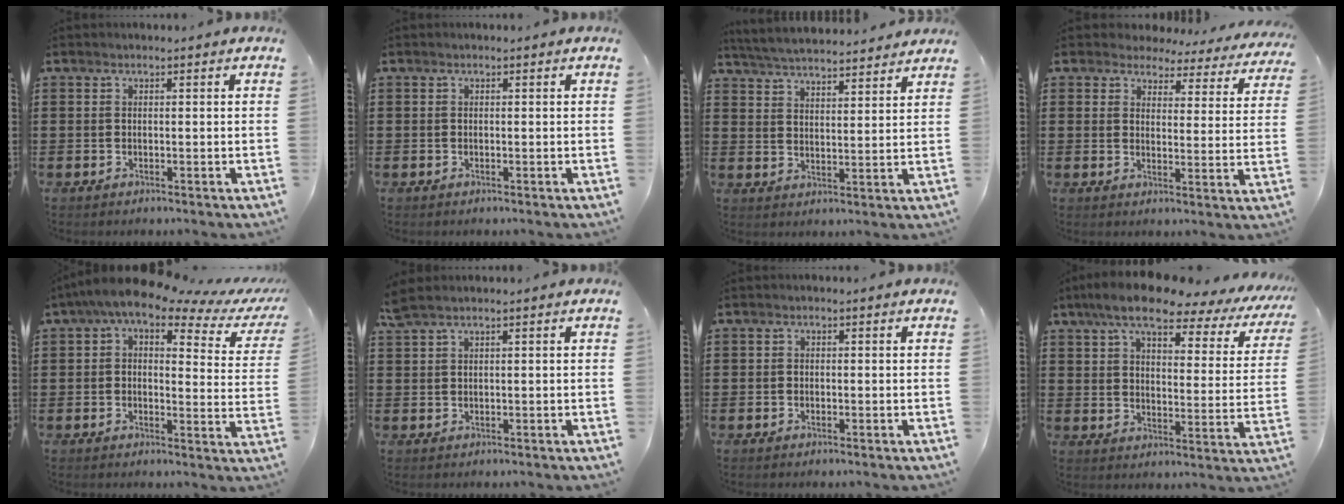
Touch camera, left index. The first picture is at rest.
{"total": 0.0}
{"total": 4.8, "force": [4.8, -0.1, 0.8], "torque": [-0.037, -0.027, 0.083]}
{"total": 4.0, "force": [3.7, 1.3, 0.6], "torque": [-0.037, -0.020, 0.063]}
{"total": 7.4, "force": [4.8, 1.5, 5.4], "torque": [-0.122, -0.016, 0.082]}
{"total": 1.6, "force": [1.1, 0.2, 1.1], "torque": [-0.025, 0.000, 0.020]}
{"total": 0.7, "force": [-0.3, 0.6, 0.3], "torque": [-0.006, 0.002, -0.006]}
{"total": 9.8, "force": [7.8, 2.1, 5.6], "torque": [-0.125, -0.034, 0.129]}